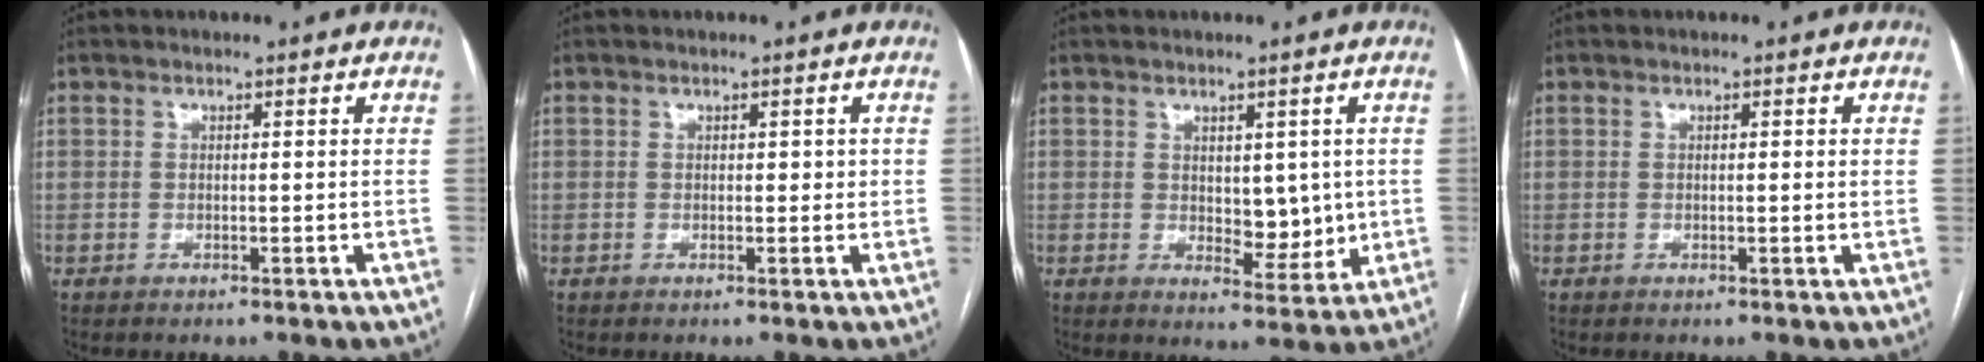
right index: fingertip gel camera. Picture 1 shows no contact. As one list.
[{"total": 1.3, "force": [0.2, 0.8, 1.0], "torque": [-0.008, 0.005, 0.003]}, {"total": 5.6, "force": [0.4, 3.0, 4.7], "torque": [-0.058, -0.008, 0.016]}, {"total": 0.7, "force": [0.2, 0.0, 0.6], "torque": [-0.011, 0.000, 0.002]}]